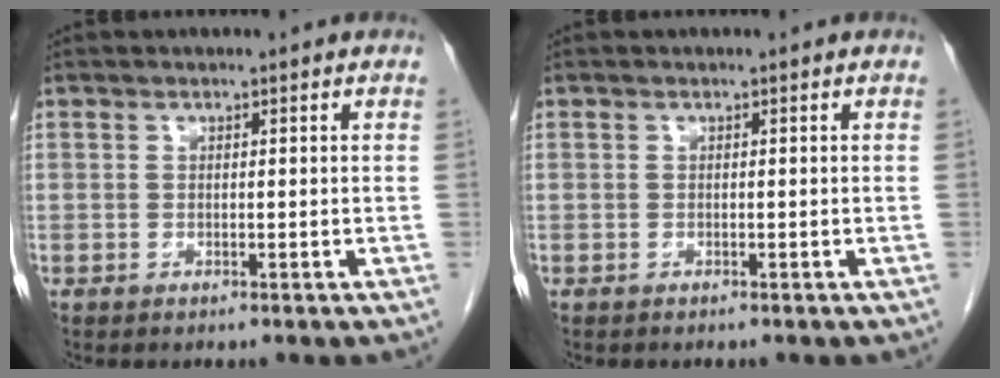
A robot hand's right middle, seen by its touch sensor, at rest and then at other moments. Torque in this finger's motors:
{"motor_torque": [-0.04, -0.11, -0.09, -0.01]}